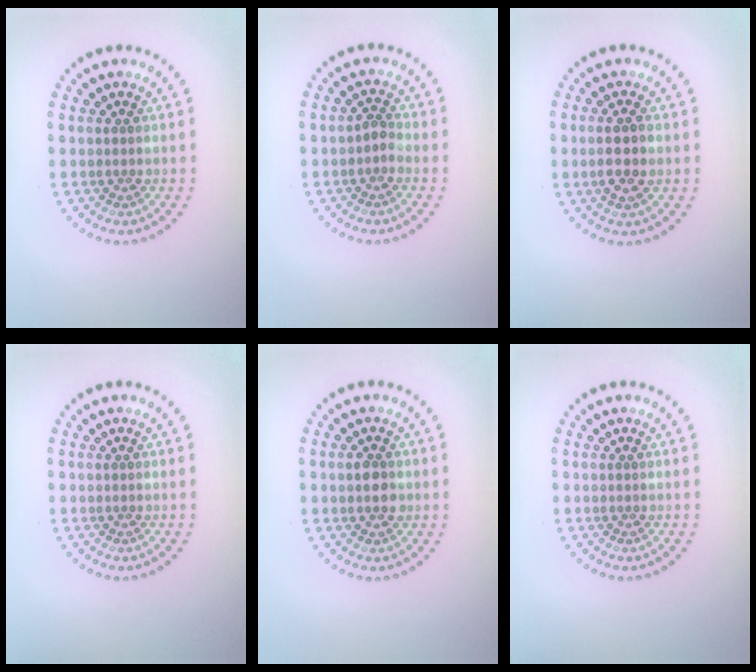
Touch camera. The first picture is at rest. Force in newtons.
{"total": 1.2, "press": 1.0, "slide": 0.7}
{"total": 2.7, "press": 2.6, "slide": 0.7}
{"total": 0.0}
{"total": 2.4, "press": 2.4, "slide": 0.1}
{"total": 0.0}